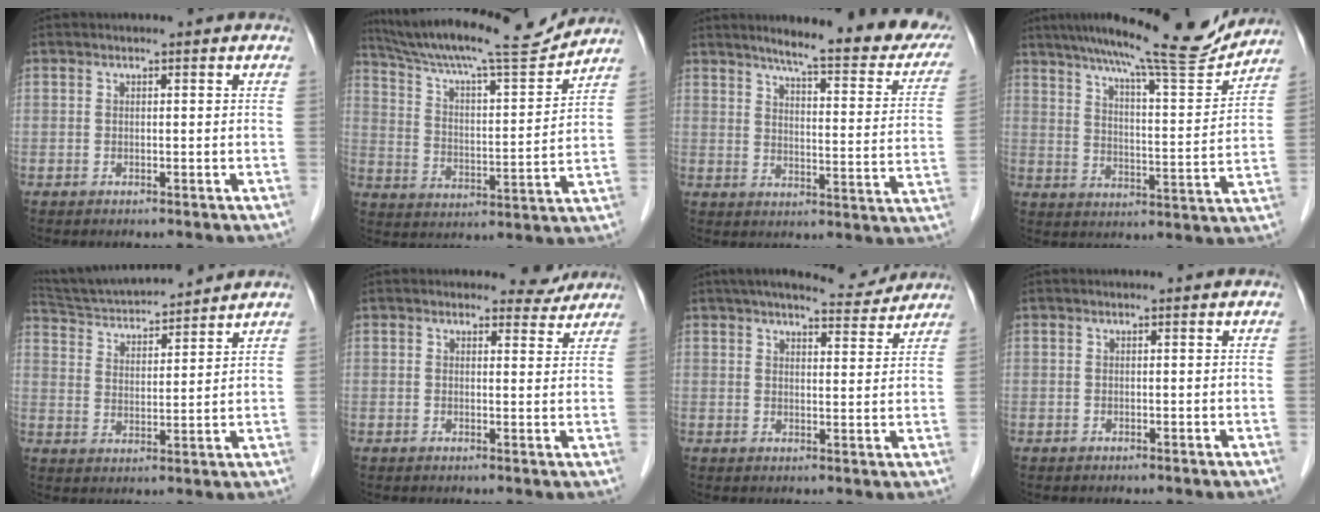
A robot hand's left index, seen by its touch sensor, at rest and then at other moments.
{"total": 18.6, "force": [17.1, 0.6, 7.3], "torque": [-0.135, -0.005, 0.266]}
{"total": 20.3, "force": [16.7, 2.7, 11.1], "torque": [-0.130, -0.033, 0.194]}
{"total": 17.2, "force": [15.4, 0.5, 7.6], "torque": [-0.119, -0.013, 0.219]}
{"total": 13.3, "force": [12.5, 1.0, 4.3], "torque": [-0.085, 0.018, 0.213]}
{"total": 3.2, "force": [2.9, 1.2, -0.2], "torque": [0.004, -0.009, 0.024]}
{"total": 8.9, "force": [8.2, 1.6, 3.2], "torque": [-0.047, 0.011, 0.103]}
{"total": 0.0}